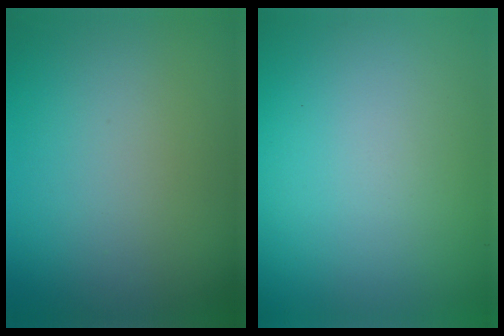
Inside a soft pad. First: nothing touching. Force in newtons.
{"total": 0.0}